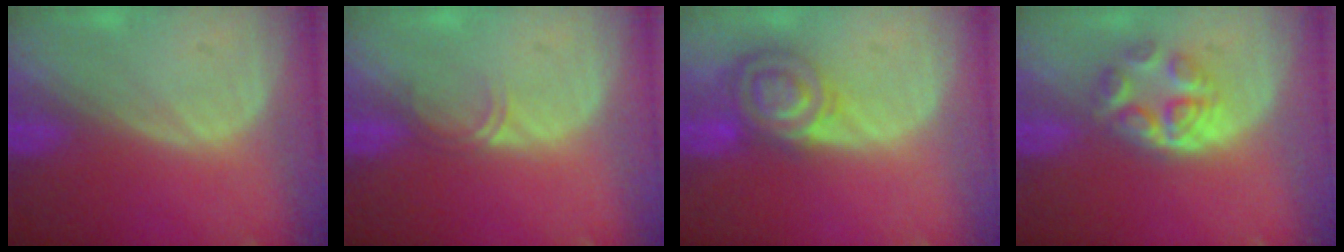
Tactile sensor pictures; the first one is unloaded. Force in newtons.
{"total": 1.7, "press": 1.4, "slide": 1.0}
{"total": 7.4, "press": 6.3, "slide": 3.9}
{"total": 5.6, "press": 5.0, "slide": 2.5}